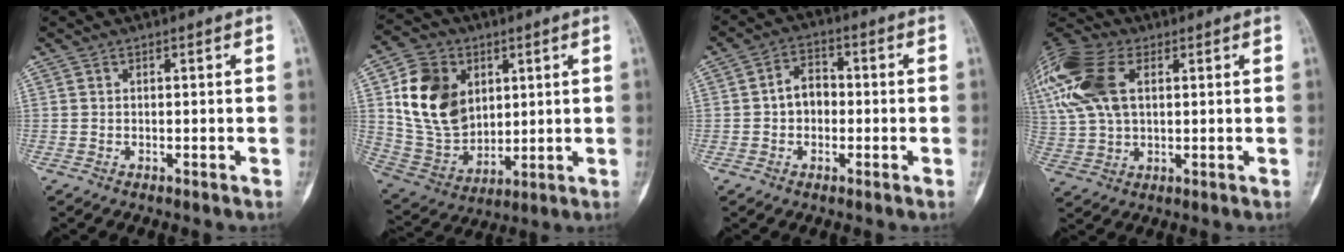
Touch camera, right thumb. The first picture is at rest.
{"total": 16.8, "force": [4.5, 12.7, 10.1], "torque": [-0.155, -0.016, 0.098]}
{"total": 5.5, "force": [-0.4, 4.2, 3.5], "torque": [-0.036, 0.018, -0.016]}
{"total": 20.4, "force": [6.7, 12.3, 14.9], "torque": [-0.364, 0.024, 0.123]}